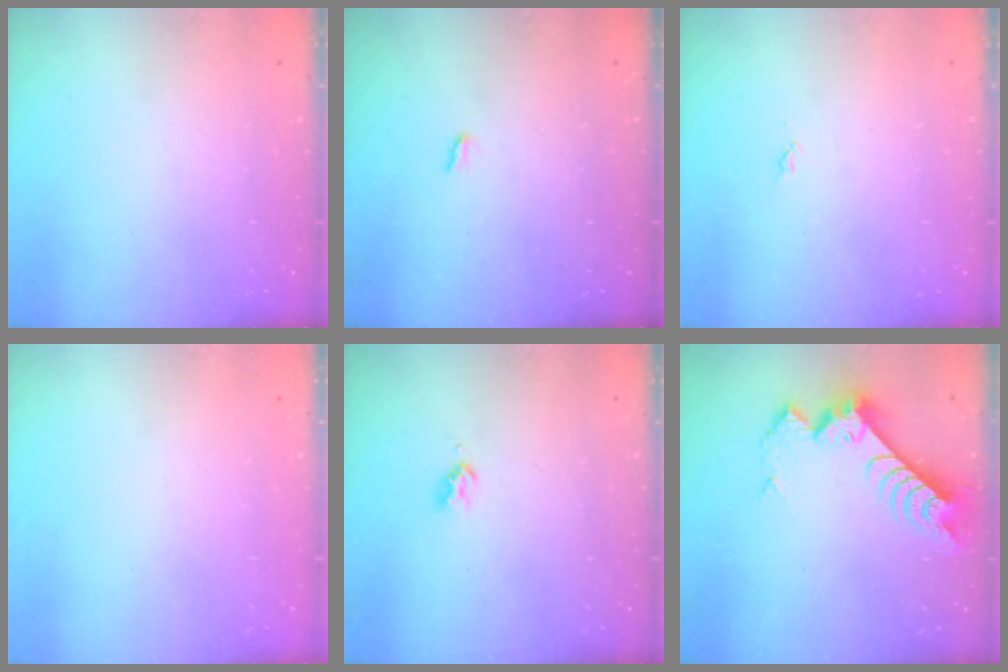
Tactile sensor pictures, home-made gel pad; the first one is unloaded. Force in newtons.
{"total": 1.7, "press": 1.6, "slide": 0.3}
{"total": 3.4, "press": 3.4, "slide": 0.5}
{"total": 0.0}
{"total": 3.2, "press": 3.2, "slide": 0.4}
{"total": 9.4, "press": 9.4, "slide": 0.7}